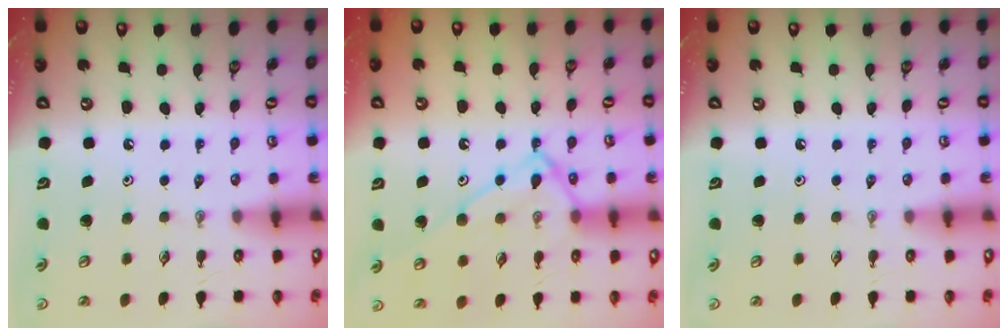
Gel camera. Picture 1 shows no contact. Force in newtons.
{"total": 12.9, "press": 12.9, "slide": 0.5}
{"total": 0.0}